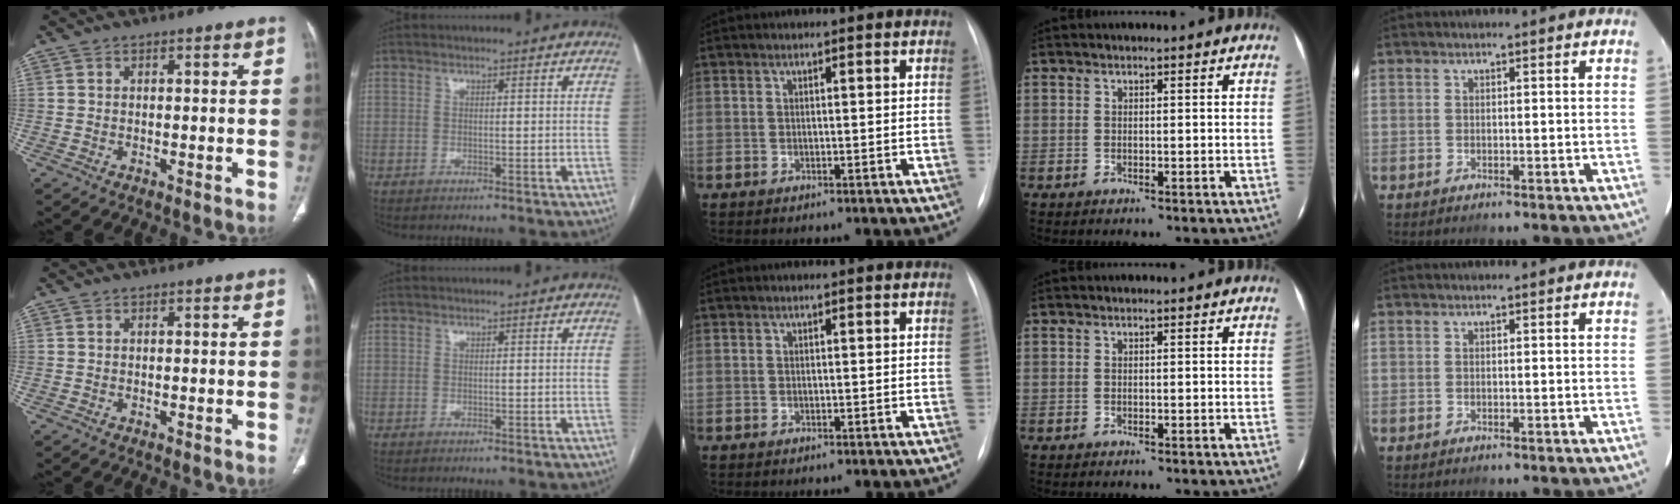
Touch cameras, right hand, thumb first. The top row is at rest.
{}